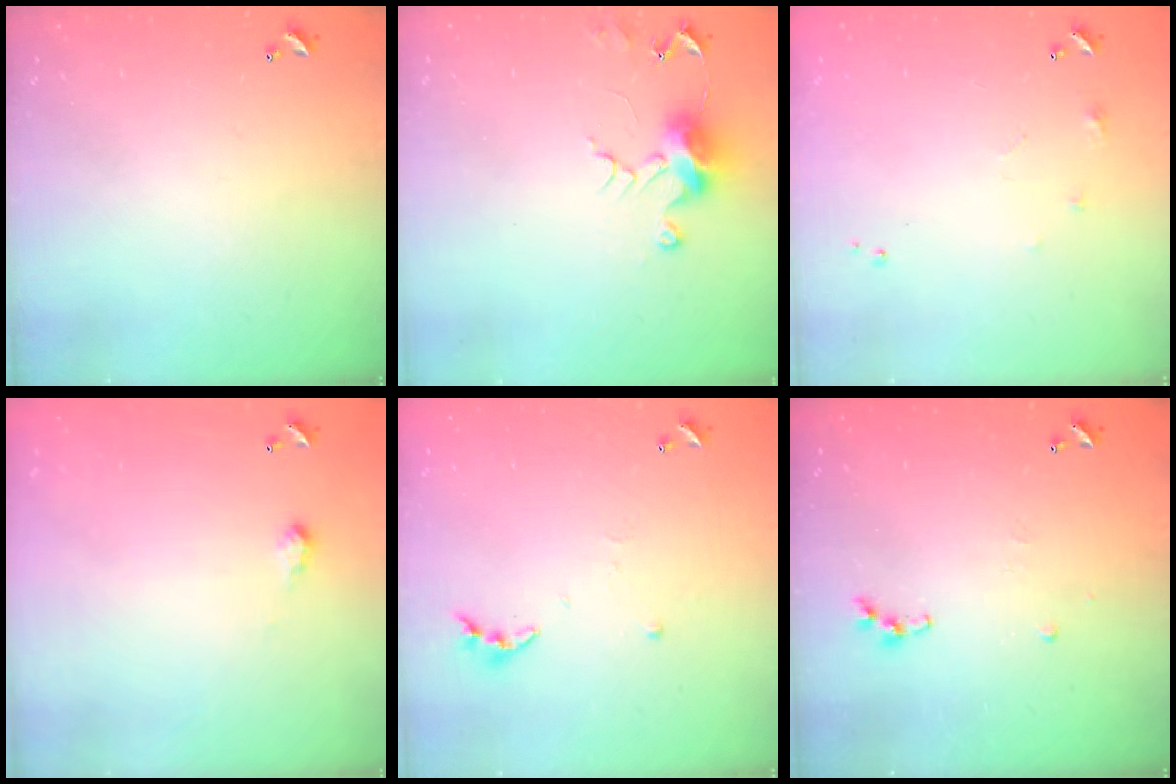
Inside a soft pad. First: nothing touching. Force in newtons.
{"total": 7.7, "press": 7.7, "slide": 0.4}
{"total": 5.9, "press": 5.9, "slide": 0.8}
{"total": 2.0, "press": 2.0, "slide": 0.3}
{"total": 3.8, "press": 3.8, "slide": 0.3}
{"total": 7.2, "press": 7.1, "slide": 0.7}